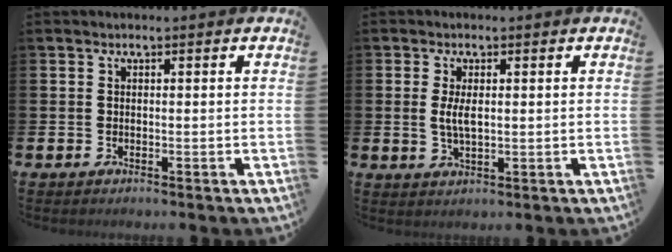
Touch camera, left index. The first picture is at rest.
{"total": 3.1, "force": [0.5, 1.2, 2.8], "torque": [-0.052, 0.003, 0.005]}